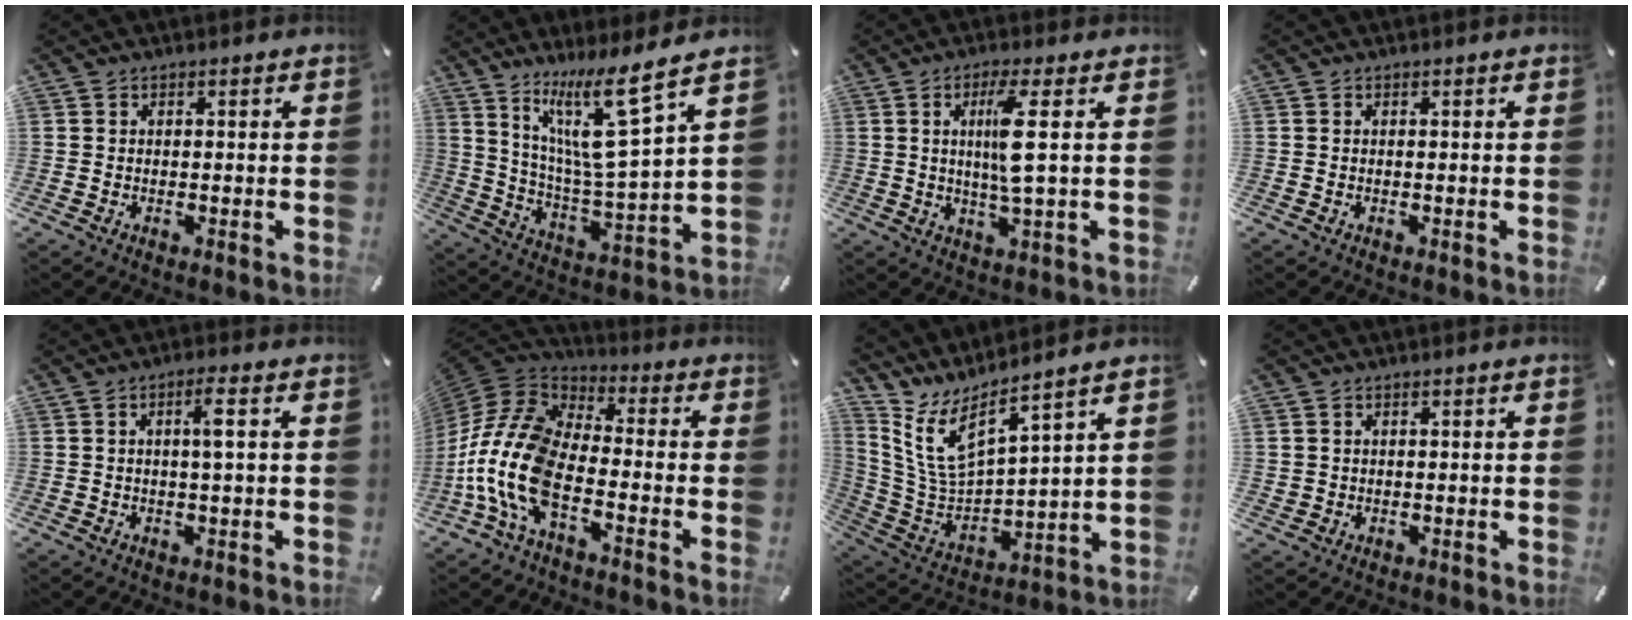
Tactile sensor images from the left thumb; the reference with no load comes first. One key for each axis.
{"total": 16.2, "fx": 11.2, "fy": 2.1, "fz": 11.5, "tx": -0.218, "ty": -0.070, "tz": 0.177}
{"total": 8.6, "fx": 1.4, "fy": 0.5, "fz": 8.4, "tx": -0.168, "ty": -0.008, "tz": 0.016}
{"total": 0.0}
{"total": 4.2, "fx": 0.7, "fy": 0.4, "fz": 4.1, "tx": -0.079, "ty": 0.002, "tz": 0.007}
{"total": 15.8, "fx": -6.4, "fy": 8.0, "fz": 12.0, "tx": -0.288, "ty": -0.003, "tz": -0.121}
{"total": 9.6, "fx": 7.0, "fy": 2.8, "fz": 6.0, "tx": -0.154, "ty": -0.063, "tz": 0.124}
{"total": 1.1, "fx": 0.4, "fy": 1.1, "fz": -0.1, "tx": 0.002, "ty": 0.004, "tz": 0.006}